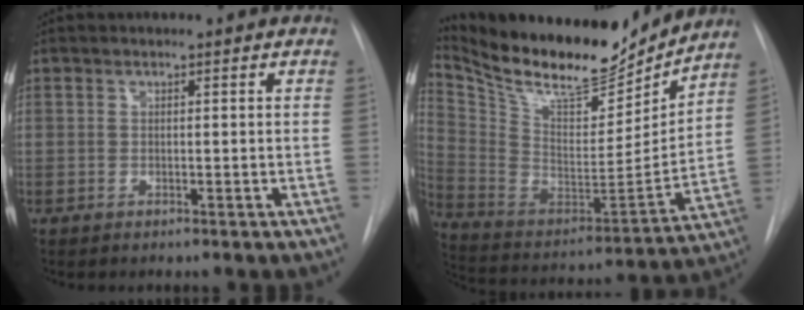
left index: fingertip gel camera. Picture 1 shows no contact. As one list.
[{"total": 22.9, "force": [20.3, 5.0, 9.3], "torque": [-0.183, -0.026, 0.335]}]